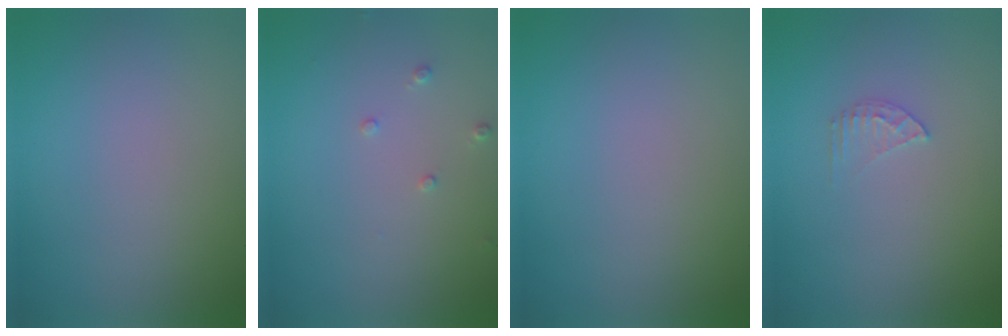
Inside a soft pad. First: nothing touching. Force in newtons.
{"total": 0.8, "press": 0.8, "slide": 0.2}
{"total": 0.0}
{"total": 1.3, "press": 1.3, "slide": 0.1}